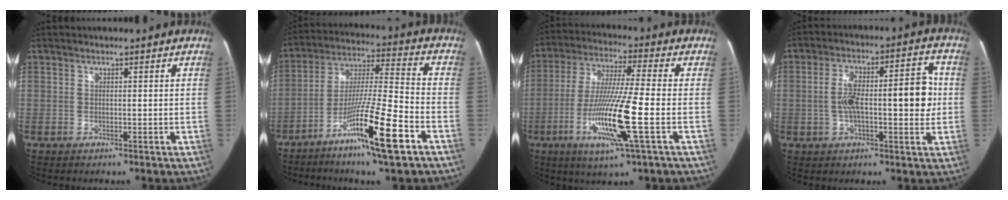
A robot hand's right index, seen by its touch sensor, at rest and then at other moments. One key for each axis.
{"total": 15.7, "fx": -8.0, "fy": 0.2, "fz": 13.5, "tx": -0.251, "ty": -0.019, "tz": -0.140}
{"total": 14.2, "fx": -4.1, "fy": -0.2, "fz": 13.6, "tx": -0.274, "ty": -0.019, "tz": -0.081}
{"total": 12.3, "fx": 0.0, "fy": 3.5, "fz": 11.8, "tx": -0.189, "ty": 0.033, "tz": 0.002}